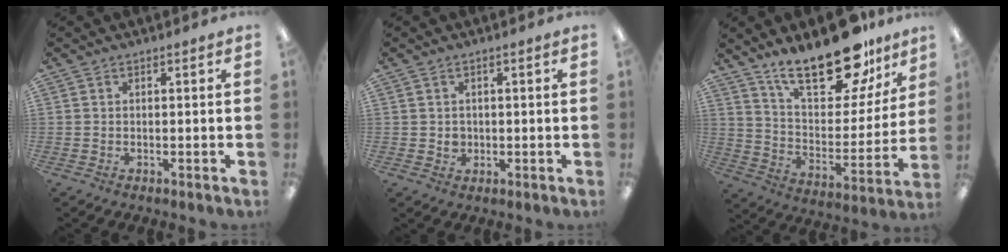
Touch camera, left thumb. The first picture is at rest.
{"total": 1.9, "force": [0.4, 1.7, 0.6], "torque": [-0.006, 0.002, 0.004]}
{"total": 23.5, "force": [17.8, 8.8, 12.5], "torque": [-0.198, -0.112, 0.305]}